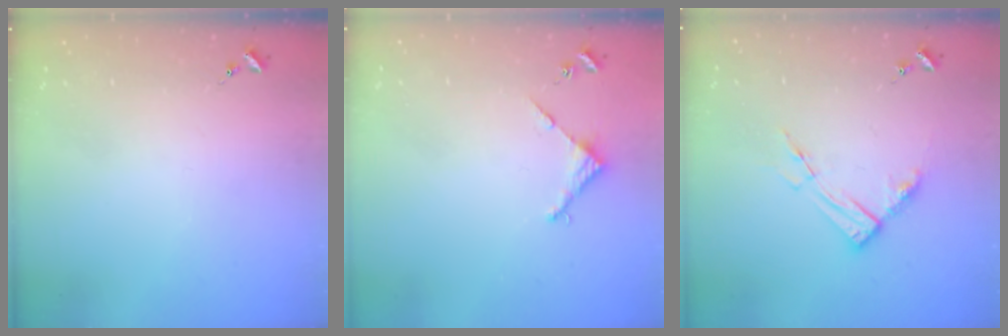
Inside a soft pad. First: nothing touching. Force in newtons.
{"total": 2.9, "press": 2.8, "slide": 0.2}
{"total": 8.9, "press": 8.9, "slide": 0.8}